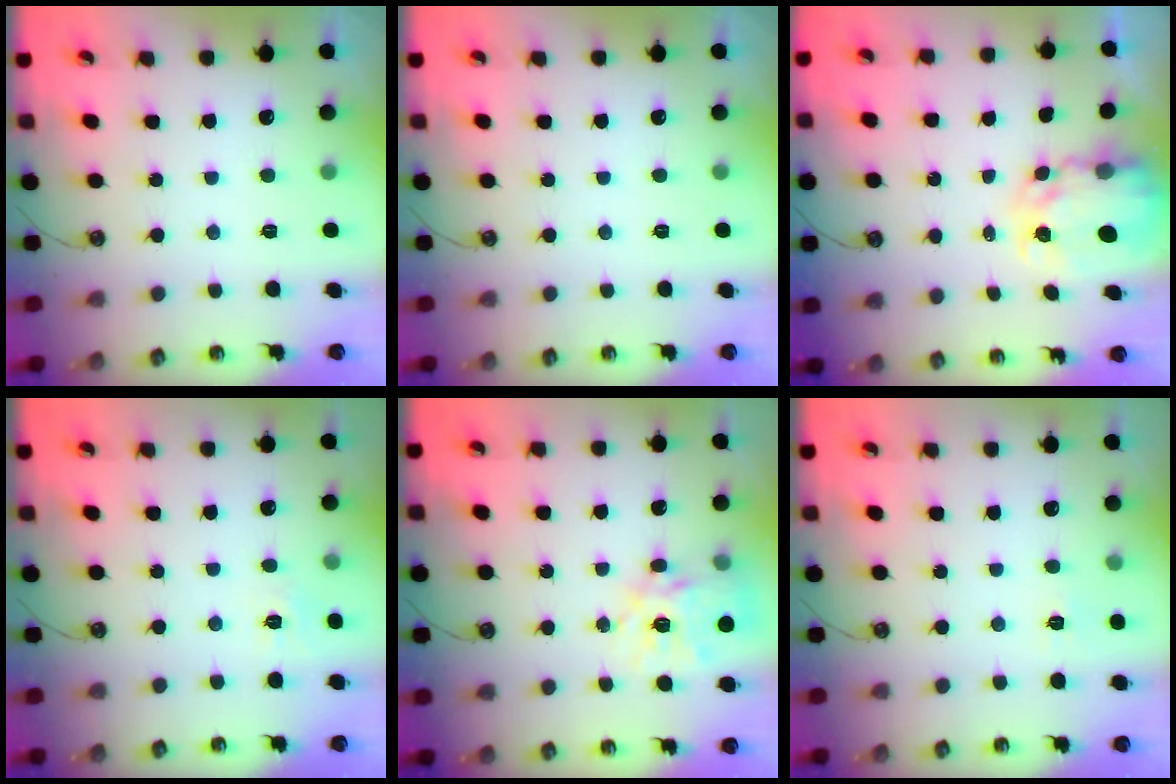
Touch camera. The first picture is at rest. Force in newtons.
{"total": 0.0}
{"total": 6.2, "press": 6.2, "slide": 0.5}
{"total": 3.7, "press": 3.7, "slide": 0.4}
{"total": 15.5, "press": 15.4, "slide": 1.4}
{"total": 4.9, "press": 4.8, "slide": 0.6}